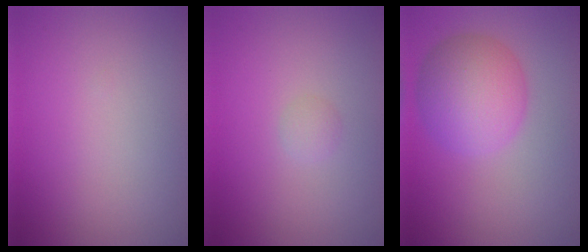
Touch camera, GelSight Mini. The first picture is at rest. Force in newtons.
{"total": 0.7, "press": 0.7, "slide": 0.0}
{"total": 6.0, "press": 6.0, "slide": 0.1}